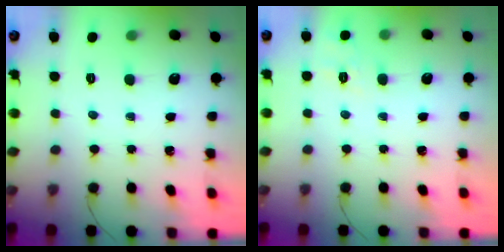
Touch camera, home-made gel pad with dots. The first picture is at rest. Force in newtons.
{"total": 9.5, "press": 9.3, "slide": 2.1}